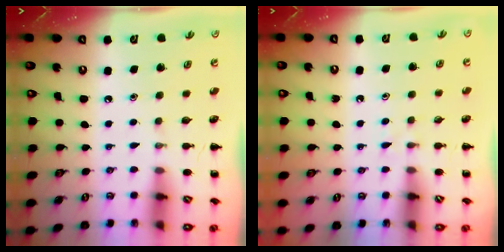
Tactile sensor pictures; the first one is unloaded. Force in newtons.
{"total": 2.5, "press": 2.2, "slide": 1.1}